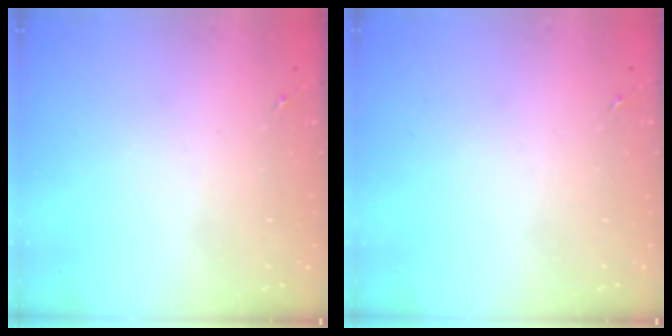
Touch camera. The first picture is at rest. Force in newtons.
{"total": 0.0}